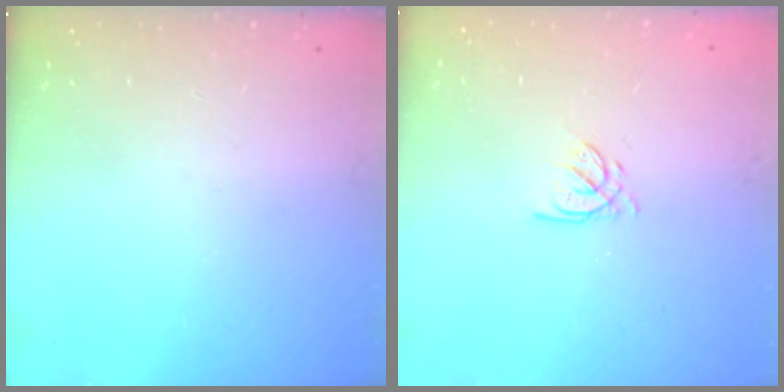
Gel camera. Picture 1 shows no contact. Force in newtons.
{"total": 2.5, "press": 2.5, "slide": 0.3}